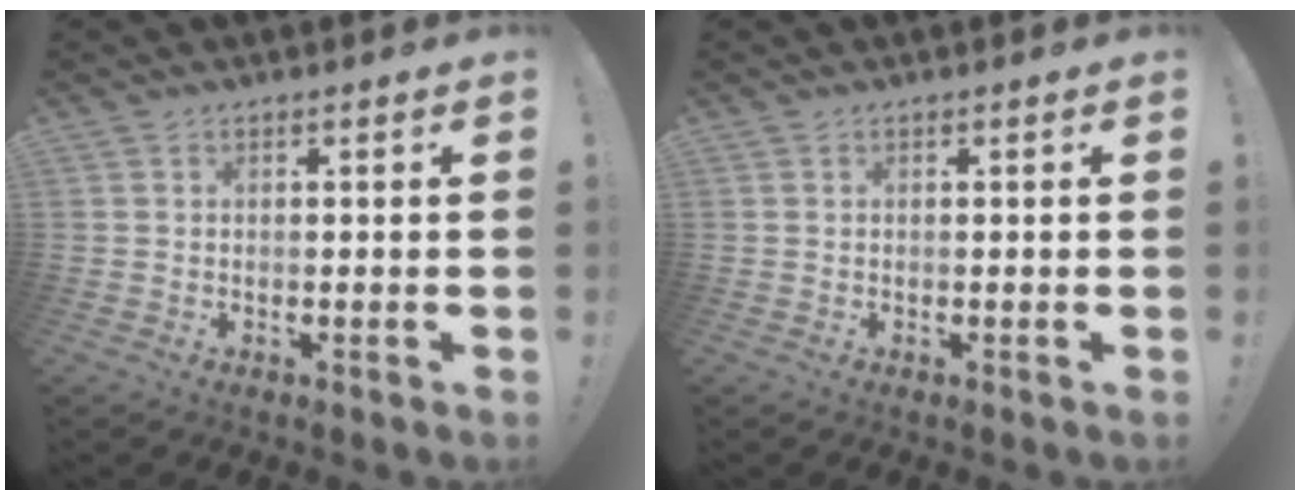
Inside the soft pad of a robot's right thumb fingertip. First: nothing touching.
{"total": 0.0}